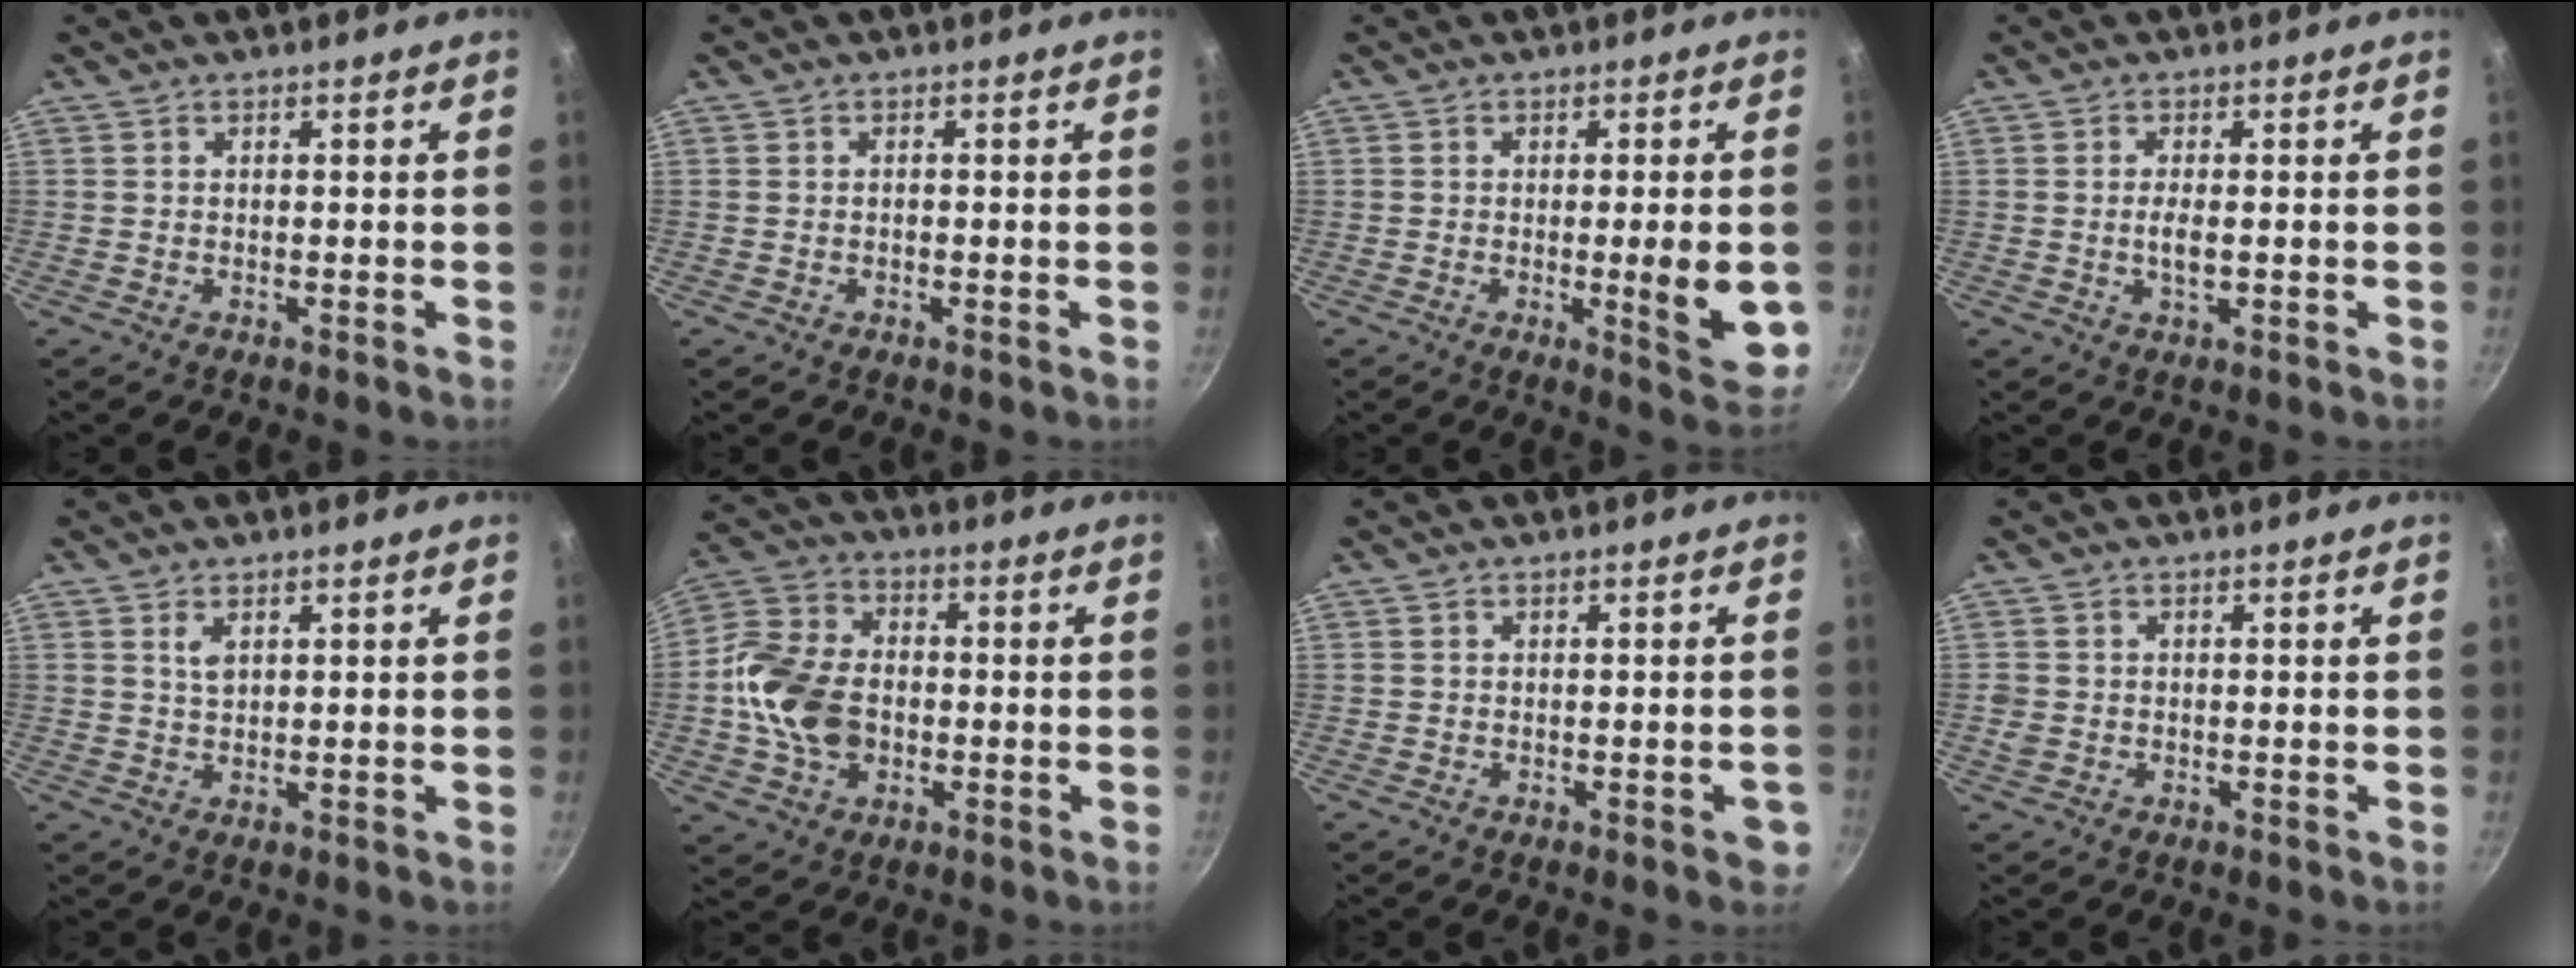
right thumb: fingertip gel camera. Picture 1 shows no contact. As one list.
[{"total": 0.5, "force": [-0.2, 0.3, 0.4], "torque": [-0.008, 0.002, -0.002]}, {"total": 9.2, "force": [-1.3, 1.9, 9.0], "torque": [-0.111, -0.011, -0.014]}, {"total": 2.8, "force": [-0.3, 1.0, 2.6], "torque": [-0.056, -0.003, -0.007]}, {"total": 2.2, "force": [1.1, 1.1, 1.6], "torque": [-0.028, -0.004, 0.021]}, {"total": 14.7, "force": [-1.8, 10.7, 9.9], "torque": [-0.173, 0.025, -0.045]}, {"total": 2.6, "force": [-0.8, 1.1, 2.1], "torque": [-0.014, 0.007, -0.010]}, {"total": 2.0, "force": [-0.3, 1.8, 0.9], "torque": [-0.016, 0.003, -0.006]}]